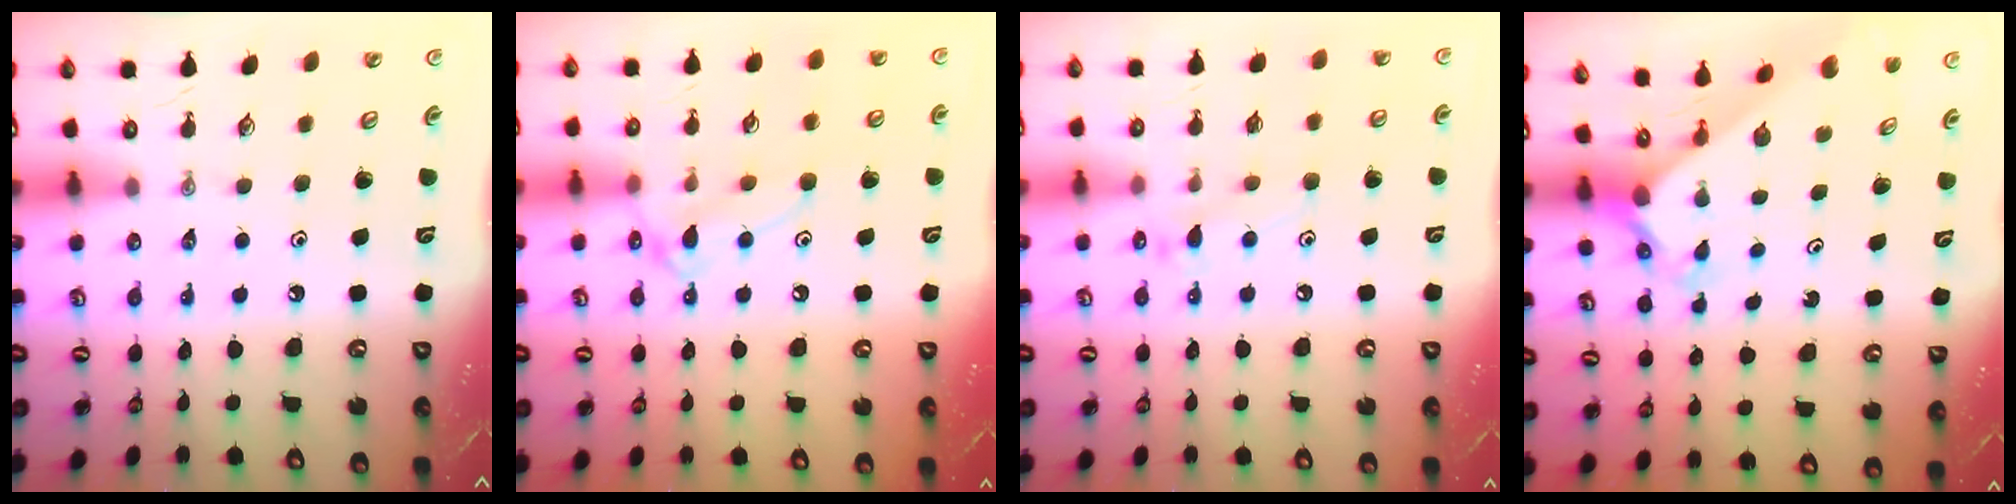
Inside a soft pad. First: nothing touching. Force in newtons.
{"total": 11.5, "press": 11.5, "slide": 0.7}
{"total": 8.7, "press": 8.6, "slide": 0.5}
{"total": 2.4, "press": 2.3, "slide": 0.2}